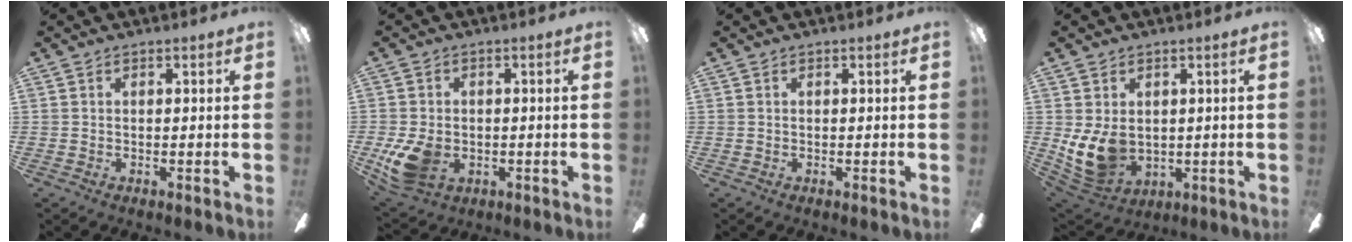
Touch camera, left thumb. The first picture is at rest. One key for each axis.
{"total": 9.6, "fx": -2.3, "fy": 7.0, "fz": 6.2, "tx": -0.129, "ty": 0.000, "tz": -0.040}
{"total": 0.0}
{"total": 10.7, "fx": 0.5, "fy": 7.9, "fz": 7.1, "tx": -0.161, "ty": -0.011, "tz": 0.011}